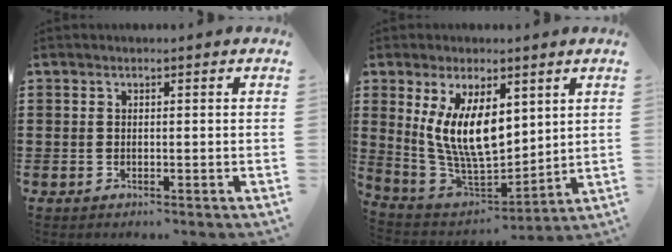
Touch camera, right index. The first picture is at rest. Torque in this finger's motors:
{"motor_torque": [2.14, 0.00, 1.05, 0.21]}